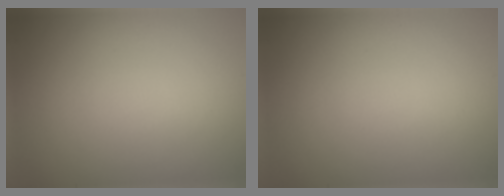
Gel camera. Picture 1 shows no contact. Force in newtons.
{"total": 0.0}